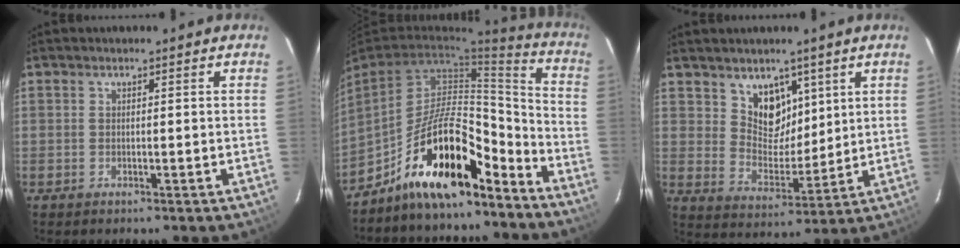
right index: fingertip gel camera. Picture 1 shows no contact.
{"total": 16.6, "force": [-12.1, 5.0, 10.2], "torque": [-0.185, 0.020, -0.205]}
{"total": 8.2, "force": [5.0, 5.7, 3.2], "torque": [-0.044, -0.005, 0.098]}